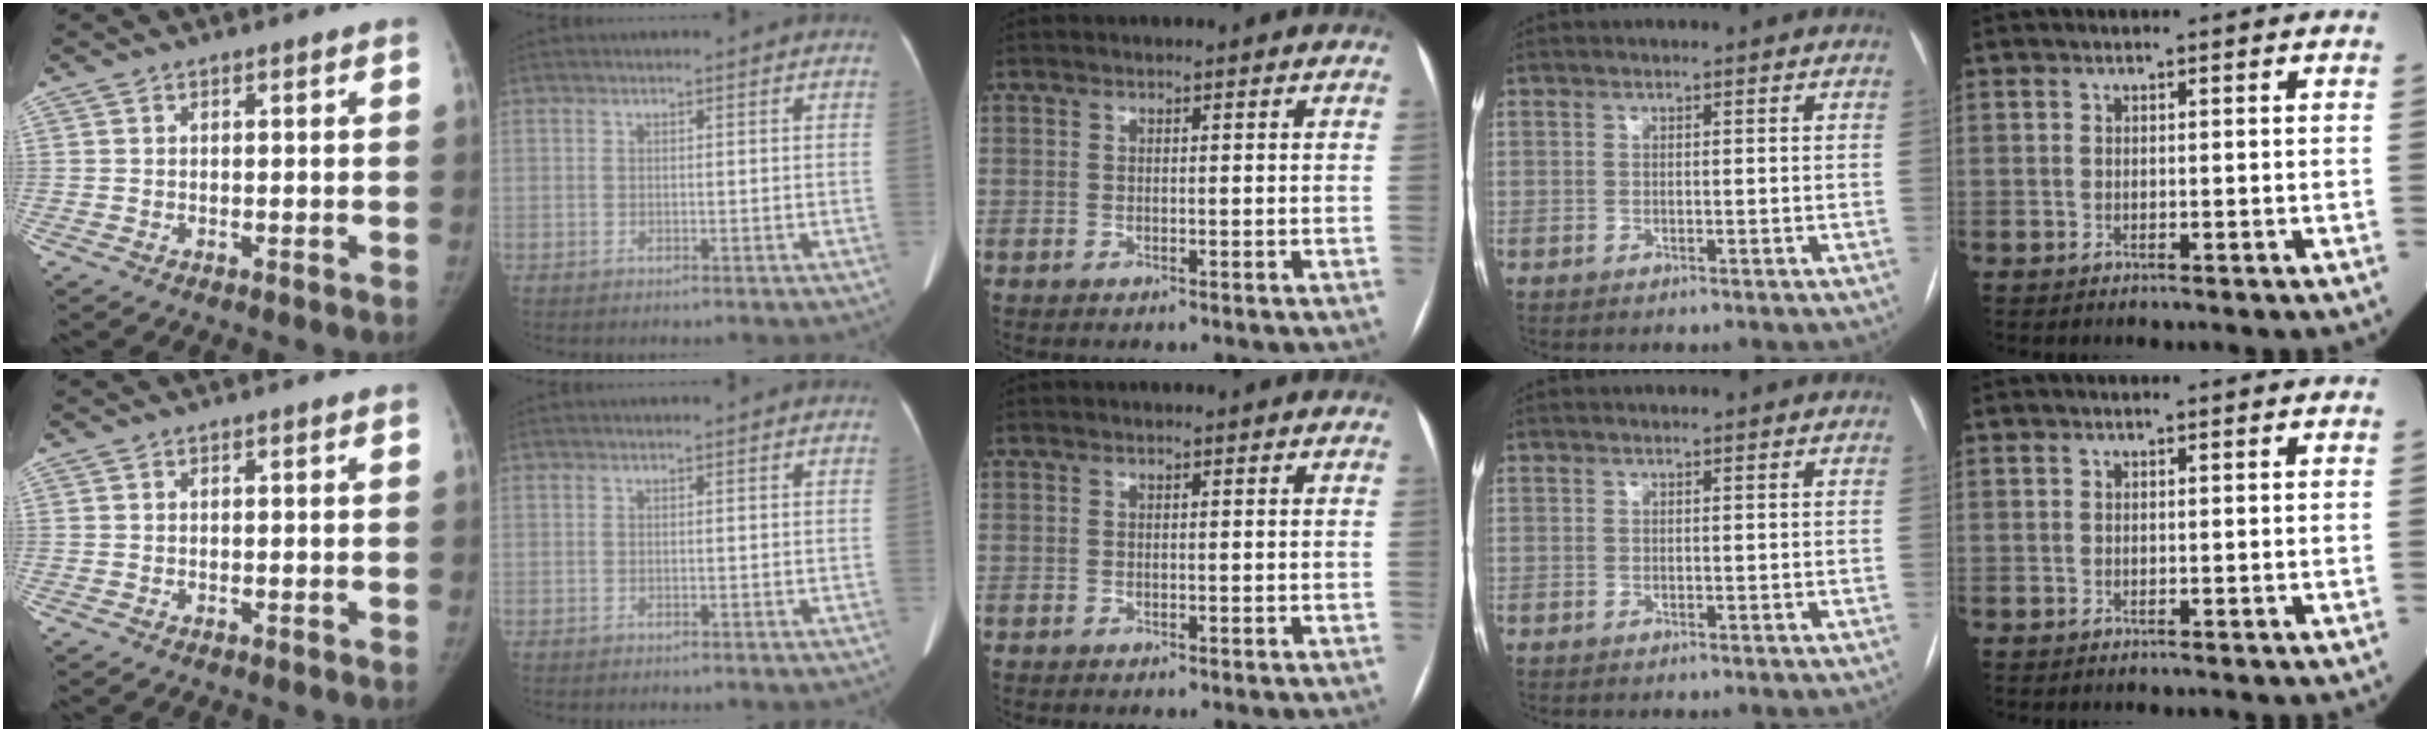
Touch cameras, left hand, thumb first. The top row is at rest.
{}